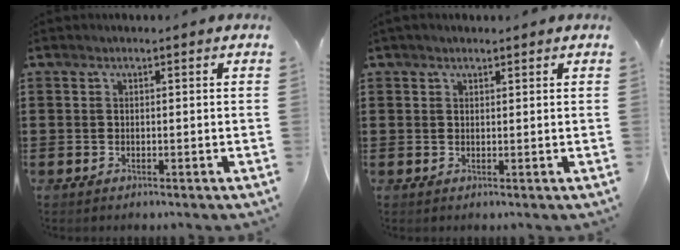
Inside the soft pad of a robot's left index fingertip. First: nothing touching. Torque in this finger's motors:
{"motor_torque": [2.14, 0.00, -0.07, 0.01]}